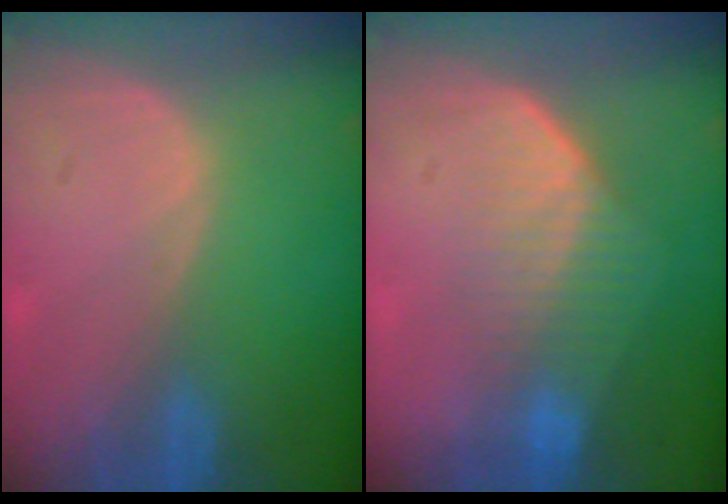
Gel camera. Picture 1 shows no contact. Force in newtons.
{"total": 7.1, "press": 6.2, "slide": 3.3}